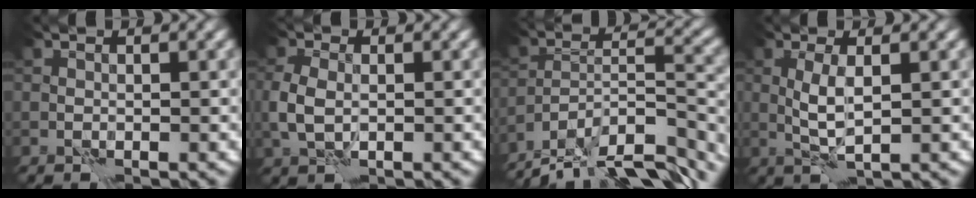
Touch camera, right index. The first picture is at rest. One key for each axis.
{"total": 2.9, "fx": 0.0, "fy": 1.9, "fz": 2.1, "tx": -0.057, "ty": -0.002, "tz": -0.004}
{"total": 13.5, "fx": -11.6, "fy": 3.9, "fz": 5.8, "tx": -0.095, "ty": 0.012, "tz": -0.169}
{"total": 2.4, "fx": 0.6, "fy": 0.4, "fz": 2.3, "tx": -0.055, "ty": 0.002, "tz": 0.012}